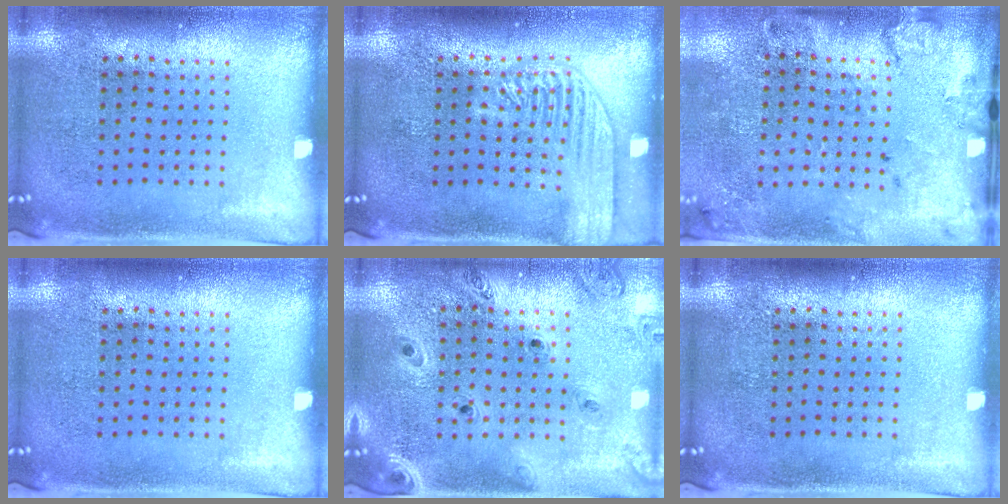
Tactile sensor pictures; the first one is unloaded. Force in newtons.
{"total": 3.2, "press": 3.2, "slide": 0.4}
{"total": 2.1, "press": 1.5, "slide": 1.5}
{"total": 0.0}
{"total": 1.3, "press": 1.3, "slide": 0.2}
{"total": 0.0}